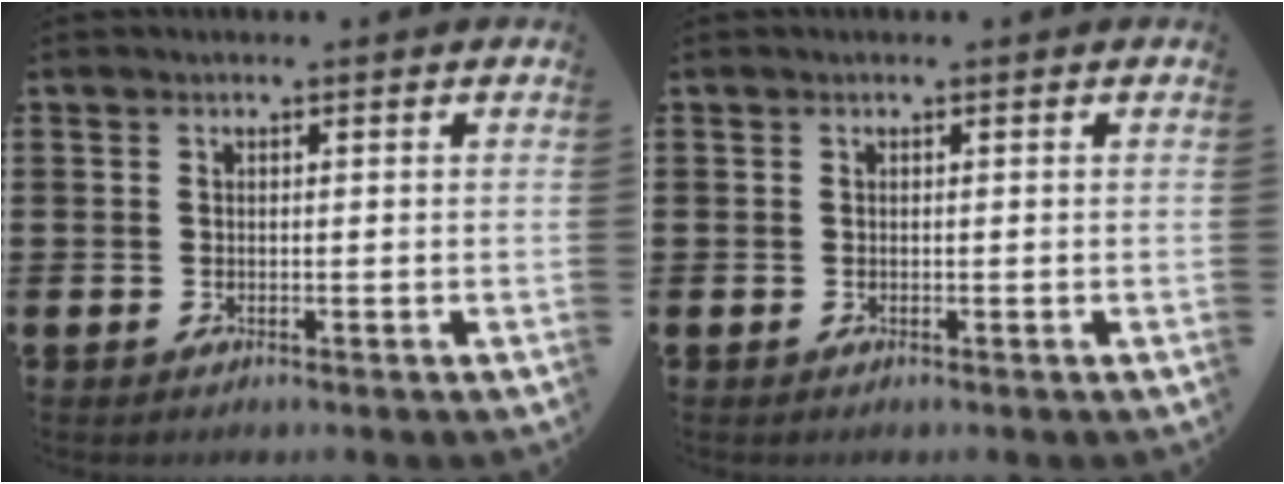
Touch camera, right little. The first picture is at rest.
{"total": 0.0}